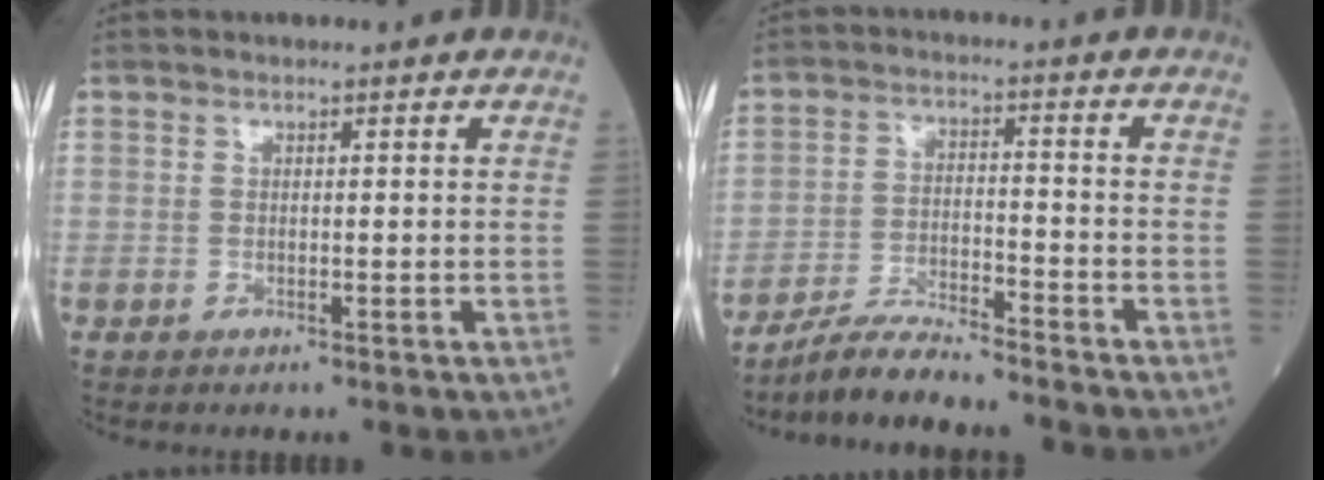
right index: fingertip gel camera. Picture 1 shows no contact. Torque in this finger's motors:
{"motor_torque": [-0.18, -0.33, 0.14, 0.01]}